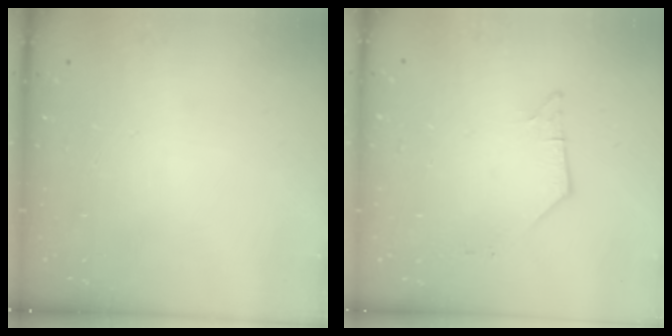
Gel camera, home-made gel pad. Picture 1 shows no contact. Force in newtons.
{"total": 2.7, "press": 2.7, "slide": 0.4}